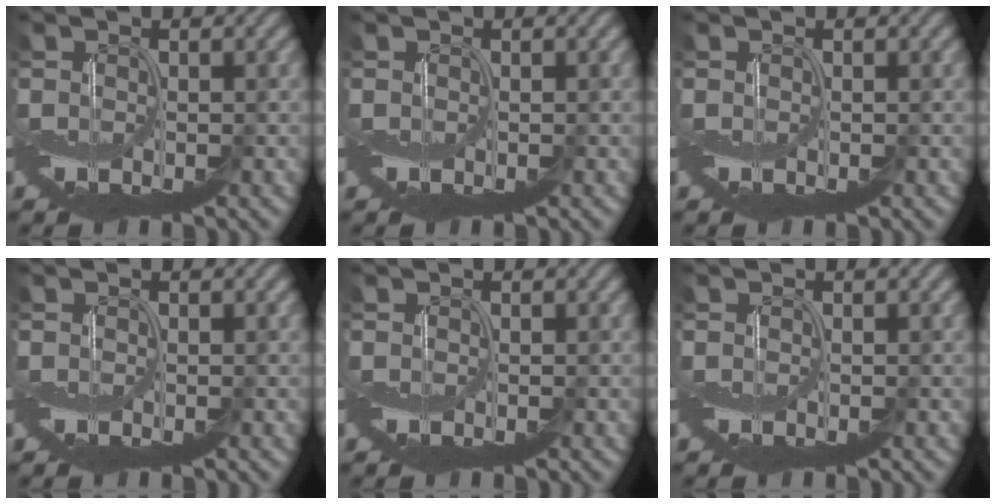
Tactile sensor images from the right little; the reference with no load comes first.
{"total": 0.0}
{"total": 0.0}
{"total": 0.0}
{"total": 0.0}
{"total": 0.0}